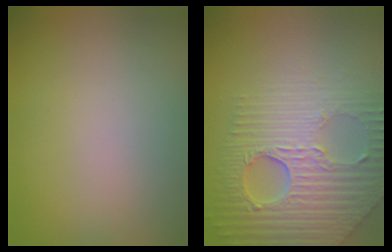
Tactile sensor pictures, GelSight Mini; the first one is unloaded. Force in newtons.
{"total": 8.3, "press": 6.2, "slide": 5.6}